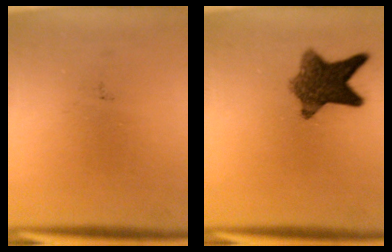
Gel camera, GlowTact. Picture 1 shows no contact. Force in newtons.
{"total": 8.8}